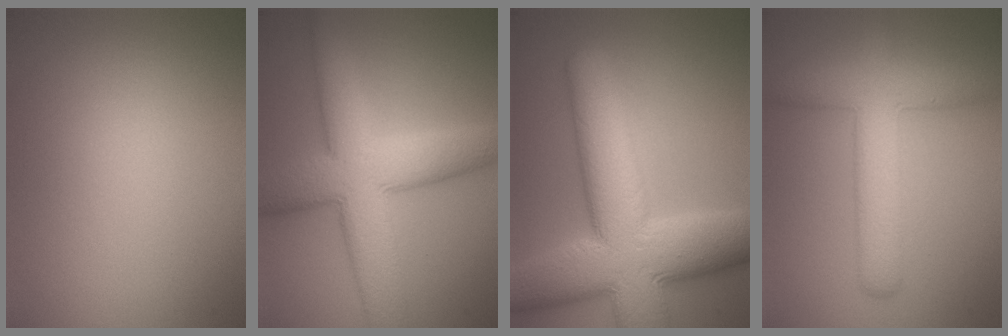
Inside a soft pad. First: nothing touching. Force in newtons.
{"total": 9.6, "press": 9.6, "slide": 0.4}
{"total": 13.8, "press": 13.7, "slide": 0.5}
{"total": 6.2, "press": 6.2, "slide": 0.3}